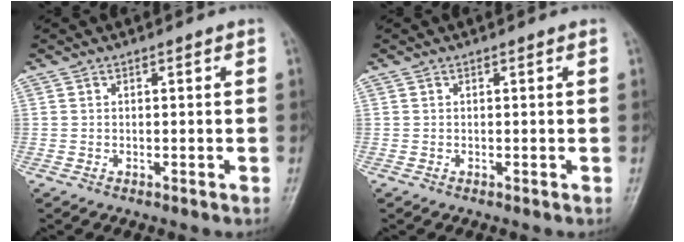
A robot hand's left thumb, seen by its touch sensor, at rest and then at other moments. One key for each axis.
{"total": 0.0}